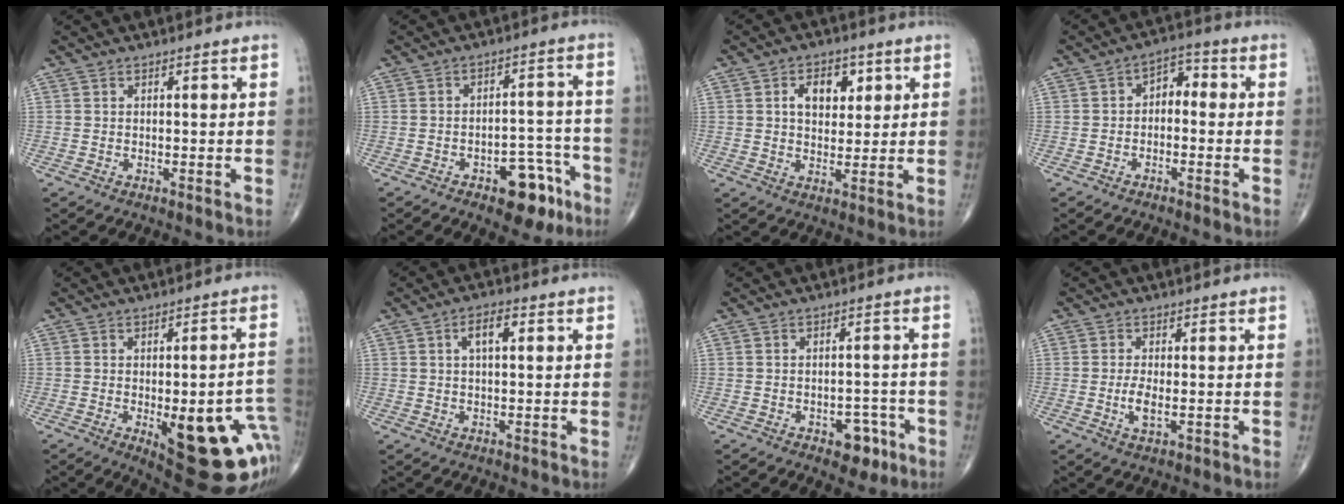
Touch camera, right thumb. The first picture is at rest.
{"total": 9.9, "force": [-5.5, 5.0, 6.5], "torque": [-0.056, 0.046, -0.071]}
{"total": 7.4, "force": [2.4, 4.8, 5.1], "torque": [-0.049, -0.008, 0.036]}
{"total": 4.7, "force": [-0.4, 3.1, 3.5], "torque": [-0.033, 0.029, -0.022]}
{"total": 22.4, "force": [-6.2, 8.3, 19.9], "torque": [-0.180, 0.011, -0.049]}
{"total": 4.3, "force": [1.2, 1.8, 3.7], "torque": [-0.058, 0.008, 0.017]}
{"total": 2.6, "force": [-1.1, 1.8, 1.6], "torque": [-0.007, 0.003, -0.011]}
{"total": 3.6, "force": [-0.7, 1.5, 3.2], "torque": [-0.068, -0.005, -0.013]}